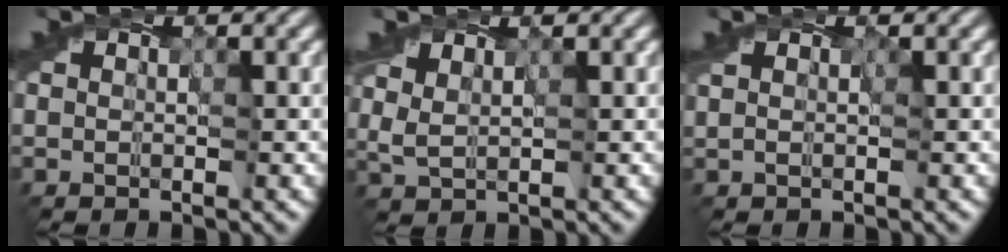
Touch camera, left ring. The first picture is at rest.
{"total": 1.5, "force": [1.1, 0.7, 0.7], "torque": [-0.019, 0.000, 0.025]}
{"total": 0.0}